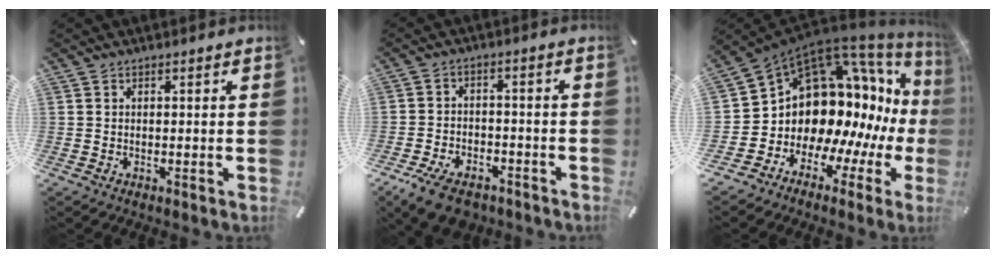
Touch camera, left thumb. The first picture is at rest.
{"total": 7.9, "force": [-5.3, 4.3, 4.0], "torque": [-0.078, 0.027, -0.097]}
{"total": 16.5, "force": [2.6, 12.9, 10.0], "torque": [-0.175, -0.084, 0.078]}